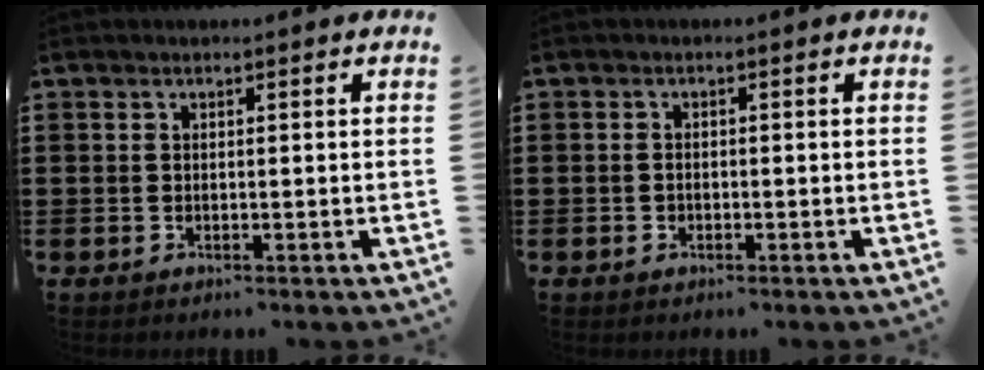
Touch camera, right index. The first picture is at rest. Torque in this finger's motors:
{"motor_torque": [1.15, 0.99, 0.03, -0.01]}